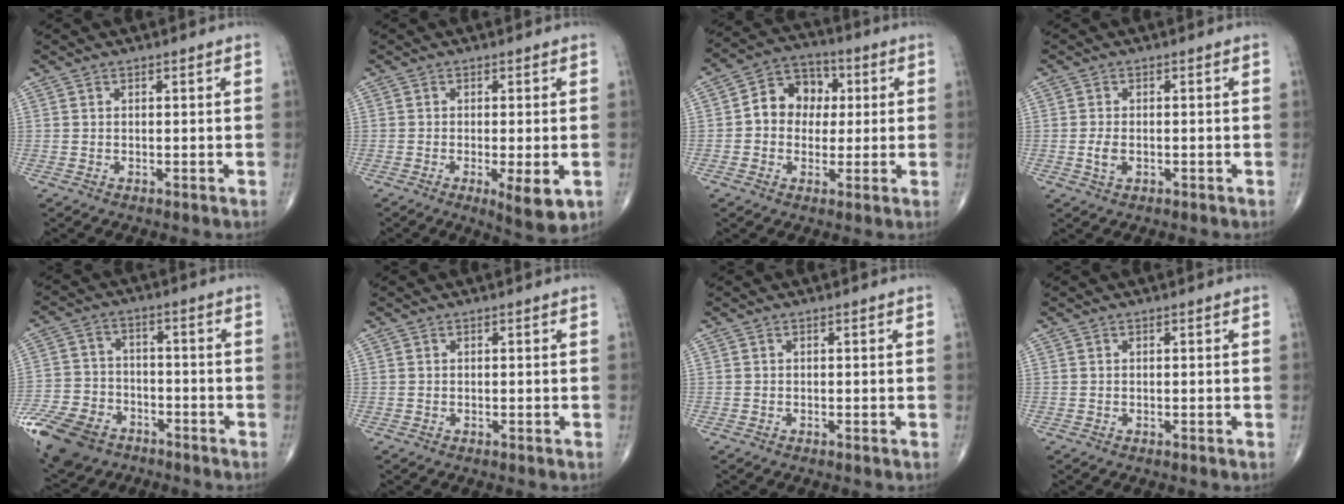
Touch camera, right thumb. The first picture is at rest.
{"total": 5.7, "force": [-1.7, 1.4, 5.3], "torque": [-0.080, -0.017, -0.026]}
{"total": 9.8, "force": [1.0, 8.1, 5.4], "torque": [-0.049, 0.022, 0.003]}
{"total": 2.6, "force": [-0.6, 1.4, 2.0], "torque": [-0.042, 0.000, -0.012]}
{"total": 15.9, "force": [-9.2, 10.5, 7.5], "torque": [-0.157, 0.026, -0.164]}
{"total": 0.0}
{"total": 0.0}
{"total": 0.0}